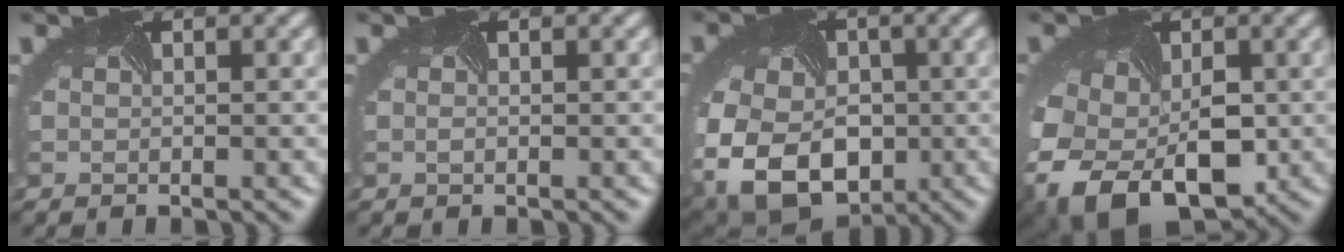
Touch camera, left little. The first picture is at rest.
{"total": 0.0}
{"total": 12.5, "force": [-3.0, 9.2, 8.0], "torque": [-0.147, -0.045, -0.028]}
{"total": 11.3, "force": [-4.0, 7.6, 7.4], "torque": [-0.155, -0.034, -0.058]}